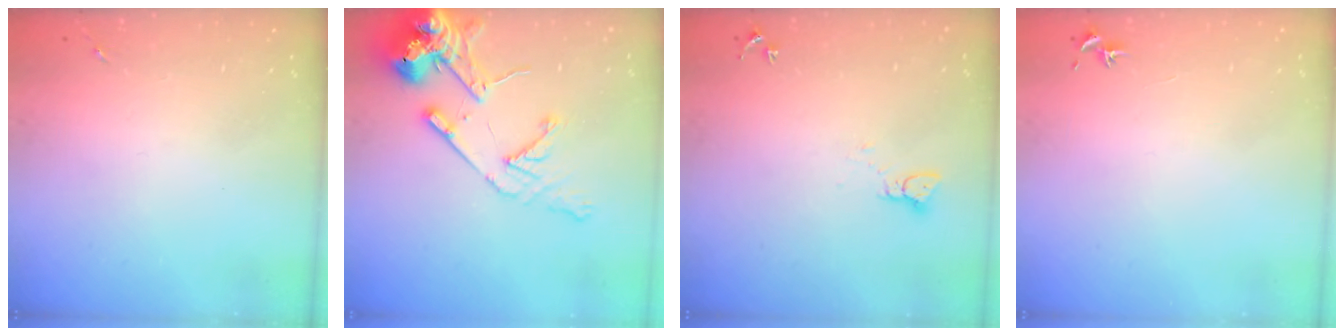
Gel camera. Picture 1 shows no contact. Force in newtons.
{"total": 15.7, "press": 15.5, "slide": 2.3}
{"total": 2.1, "press": 2.1, "slide": 0.2}
{"total": 0.7, "press": 0.7, "slide": 0.3}